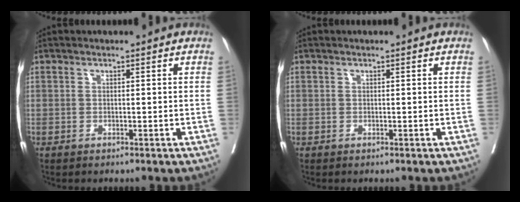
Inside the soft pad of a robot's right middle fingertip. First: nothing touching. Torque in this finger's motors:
{"motor_torque": [0.04, -0.19, 0.03, 0.00]}